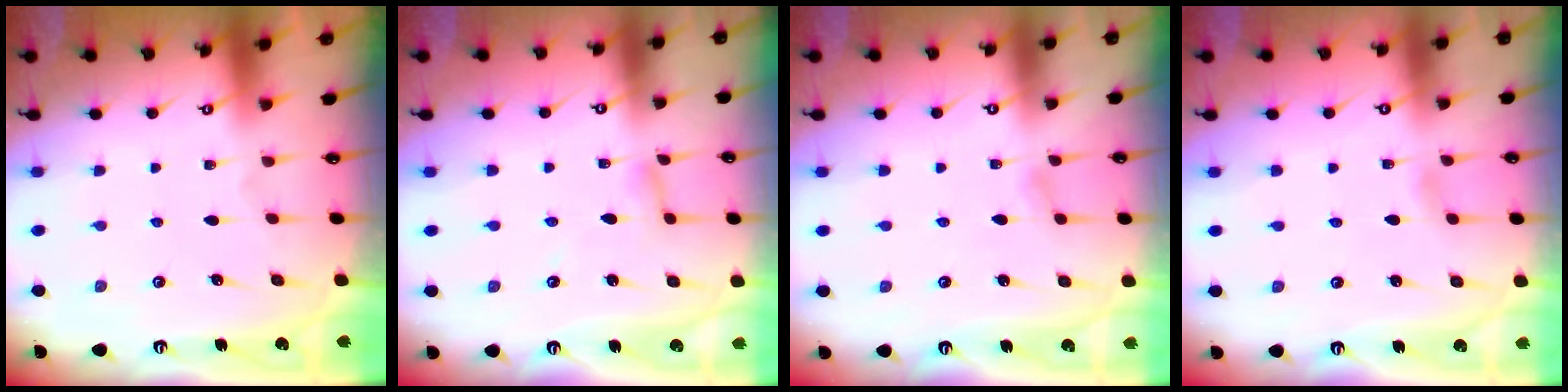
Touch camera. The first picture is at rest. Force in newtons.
{"total": 2.5, "press": 2.5, "slide": 0.2}
{"total": 2.7, "press": 2.6, "slide": 0.4}
{"total": 0.6, "press": 0.6, "slide": 0.1}